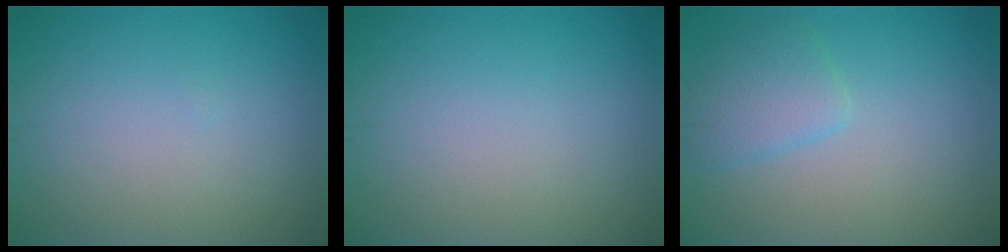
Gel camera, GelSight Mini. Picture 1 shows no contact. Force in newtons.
{"total": 0.0}
{"total": 2.6, "press": 2.6, "slide": 0.2}